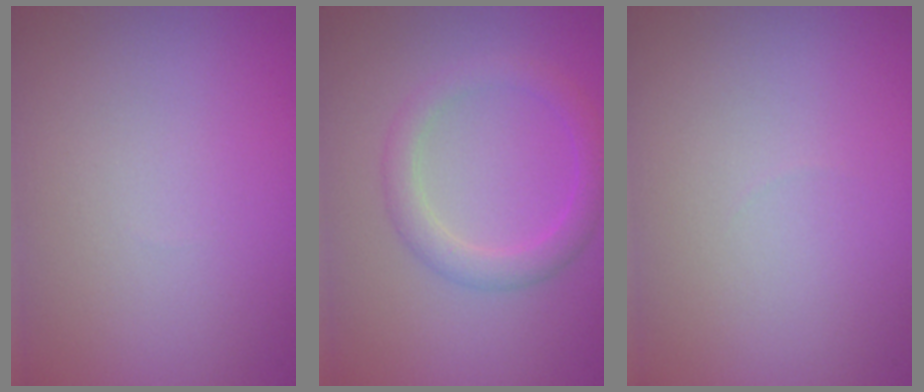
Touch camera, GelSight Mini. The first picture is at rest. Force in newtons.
{"total": 2.7, "press": 2.7, "slide": 0.1}
{"total": 0.0}